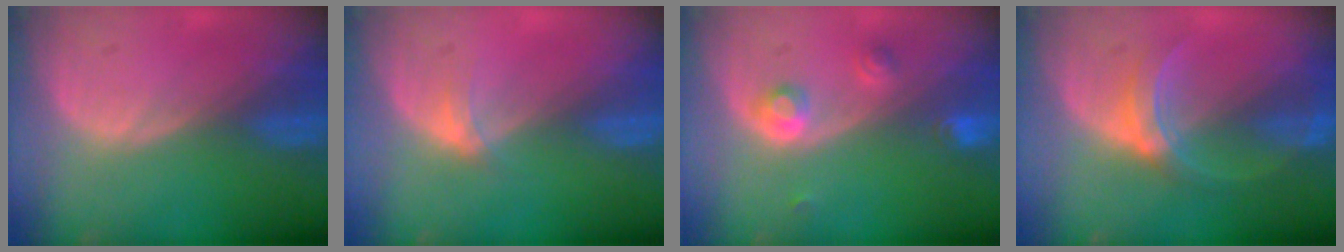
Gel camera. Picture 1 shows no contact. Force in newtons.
{"total": 1.9, "press": 1.5, "slide": 1.1}
{"total": 3.3, "press": 3.2, "slide": 1.0}
{"total": 5.9, "press": 5.8, "slide": 1.2}